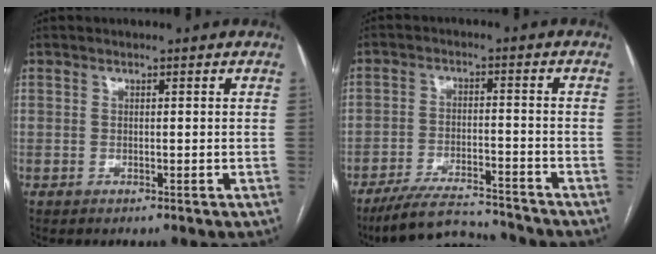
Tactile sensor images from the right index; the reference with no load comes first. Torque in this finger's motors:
{"motor_torque": [-0.54, -1.05, 0.07, -0.01]}